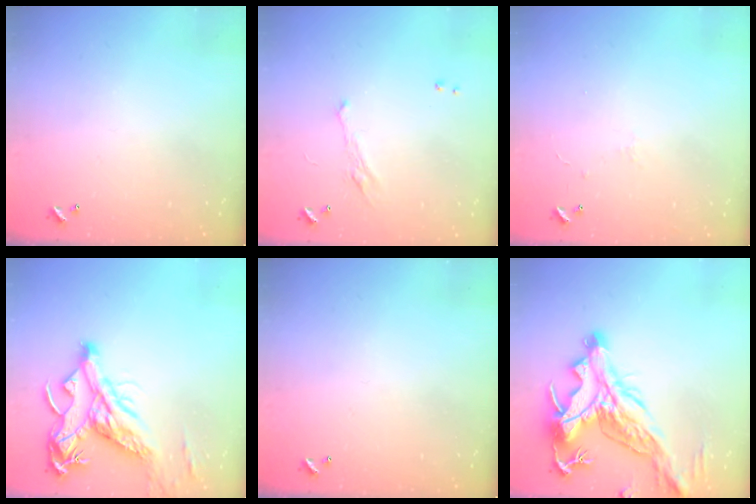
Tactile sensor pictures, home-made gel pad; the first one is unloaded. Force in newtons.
{"total": 2.0, "press": 1.9, "slide": 0.7}
{"total": 0.9, "press": 0.7, "slide": 0.5}
{"total": 9.6, "press": 9.4, "slide": 1.7}
{"total": 0.0}
{"total": 9.1, "press": 8.9, "slide": 2.0}